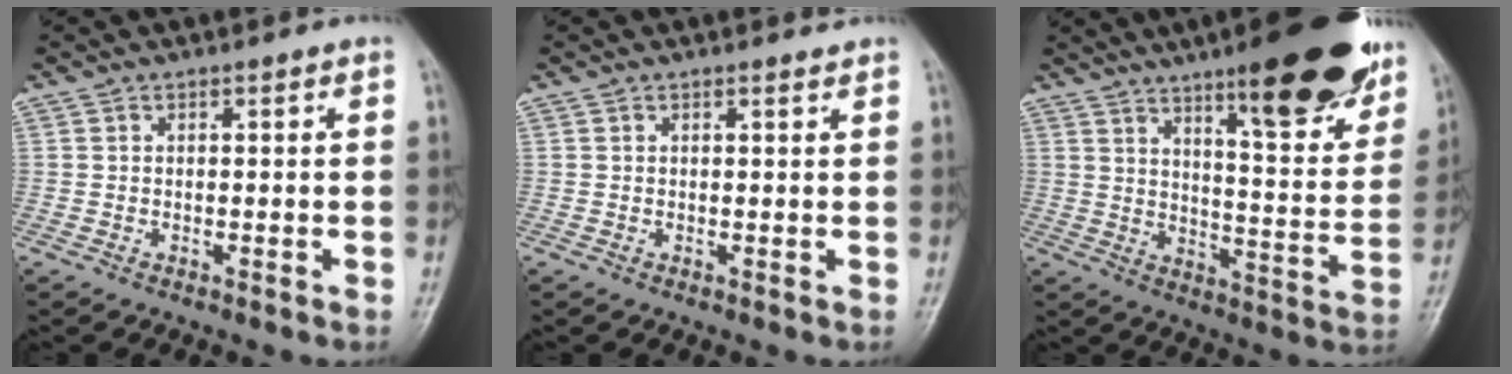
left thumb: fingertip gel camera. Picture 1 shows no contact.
{"total": 0.5, "force": [0.5, 0.0, -0.1], "torque": [0.000, -0.006, 0.007]}
{"total": 22.1, "force": [14.1, 5.4, 16.2], "torque": [-0.183, -0.065, 0.204]}